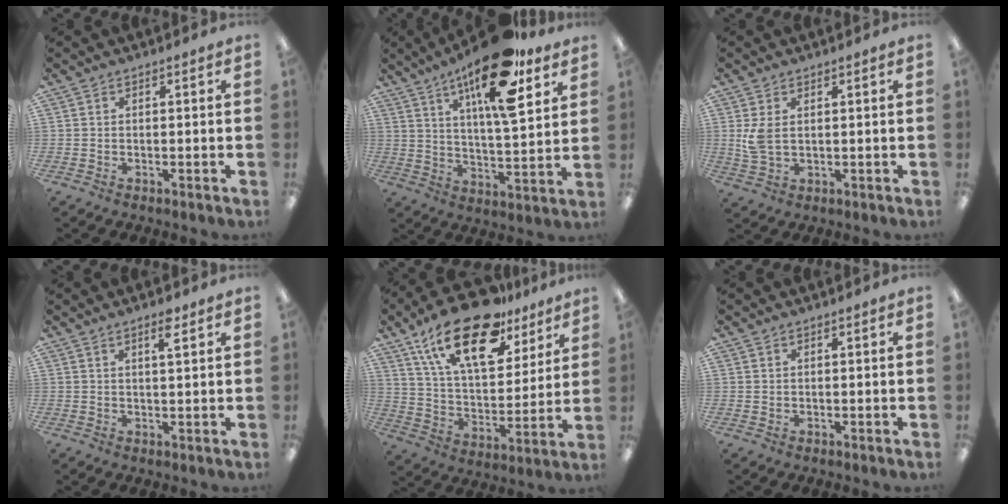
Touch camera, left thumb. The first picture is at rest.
{"total": 19.1, "force": [12.0, 5.9, 13.7], "torque": [-0.216, -0.062, 0.191]}
{"total": 4.9, "force": [1.1, 2.9, 3.8], "torque": [-0.088, 0.000, 0.017]}
{"total": 3.4, "force": [2.3, 0.6, 2.5], "torque": [-0.041, -0.006, 0.036]}
{"total": 23.7, "force": [15.2, 10.7, 14.7], "torque": [-0.257, -0.078, 0.261]}
{"total": 0.6, "force": [0.5, 0.3, 0.2], "torque": [-0.004, 0.001, 0.009]}